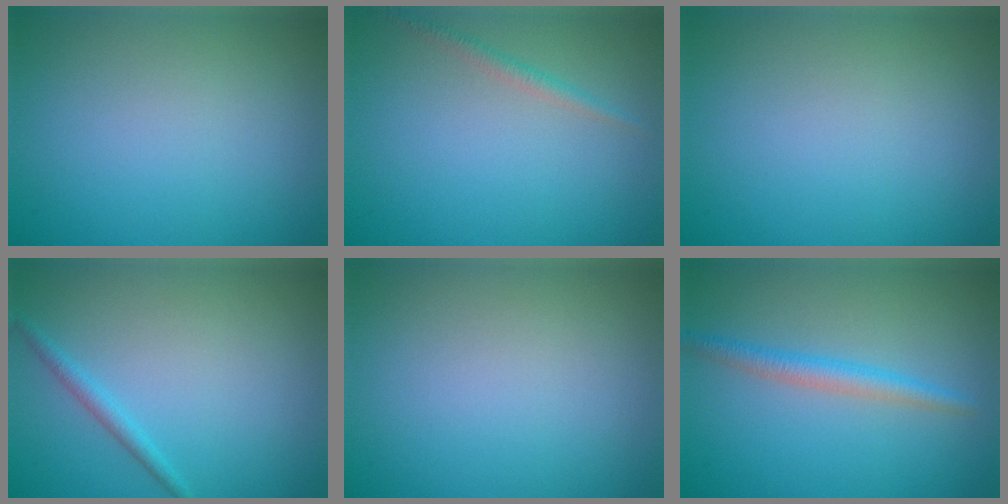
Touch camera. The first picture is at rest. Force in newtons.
{"total": 1.2, "press": 1.1, "slide": 0.1}
{"total": 0.0}
{"total": 1.4, "press": 1.4, "slide": 0.1}
{"total": 0.0}
{"total": 2.3, "press": 2.3, "slide": 0.1}